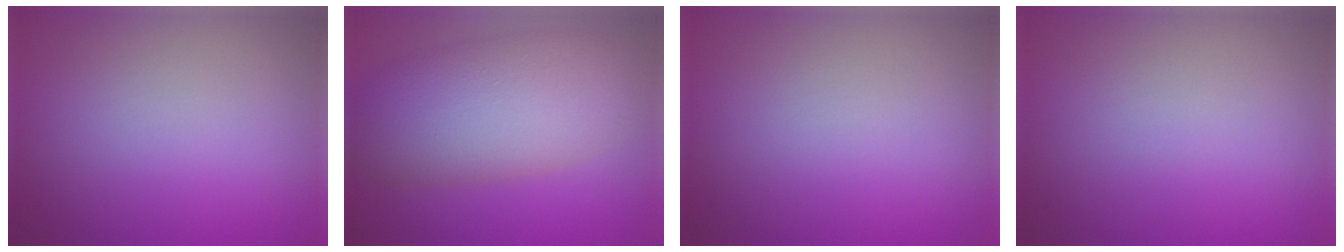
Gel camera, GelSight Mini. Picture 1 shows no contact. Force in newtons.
{"total": 8.5, "press": 8.5, "slide": 0.3}
{"total": 0.0}
{"total": 0.0}